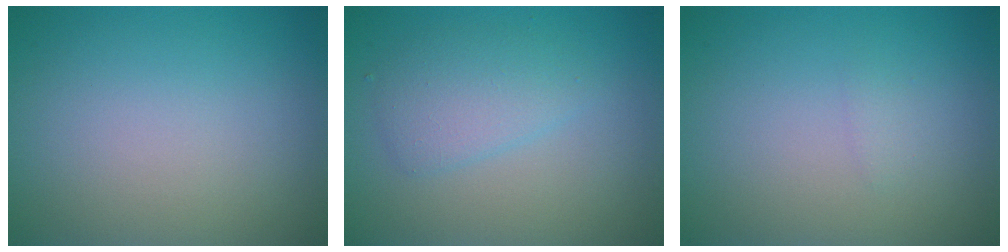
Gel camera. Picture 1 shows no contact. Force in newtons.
{"total": 2.7, "press": 2.7, "slide": 0.0}
{"total": 0.5, "press": 0.5, "slide": 0.0}